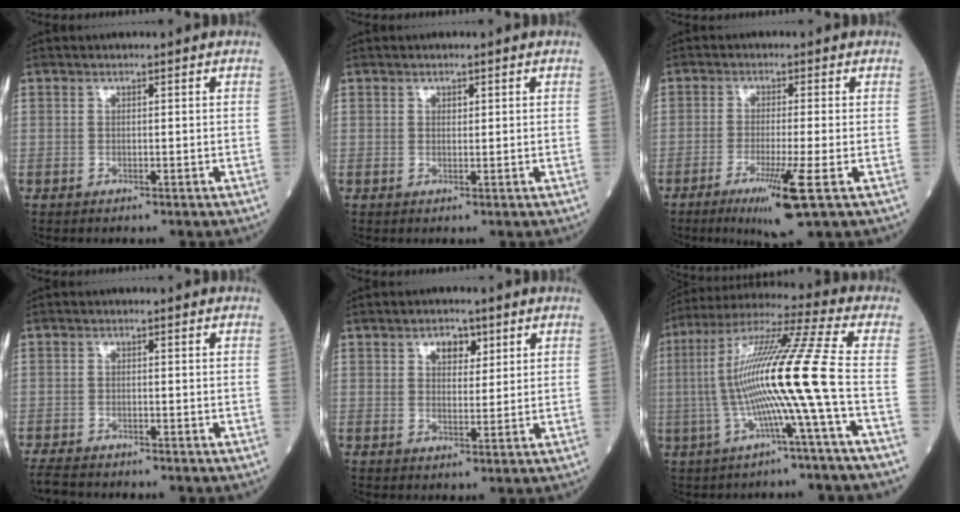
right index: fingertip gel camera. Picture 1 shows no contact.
{"total": 0.7, "force": [0.3, 0.4, 0.4], "torque": [-0.004, -0.003, 0.005]}
{"total": 7.5, "force": [-3.4, -0.7, 6.6], "torque": [-0.117, -0.026, -0.059]}
{"total": 4.0, "force": [-3.7, 0.7, 1.4], "torque": [-0.024, -0.013, -0.064]}
{"total": 3.8, "force": [1.9, 2.2, 2.4], "torque": [-0.034, 0.005, 0.031]}
{"total": 16.1, "force": [-2.4, -2.4, 15.7], "torque": [-0.297, 0.015, -0.056]}